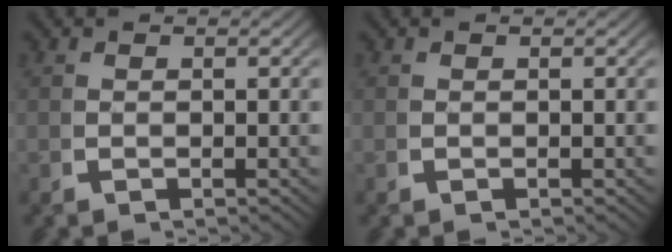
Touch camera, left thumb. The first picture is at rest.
{"total": 0.0}